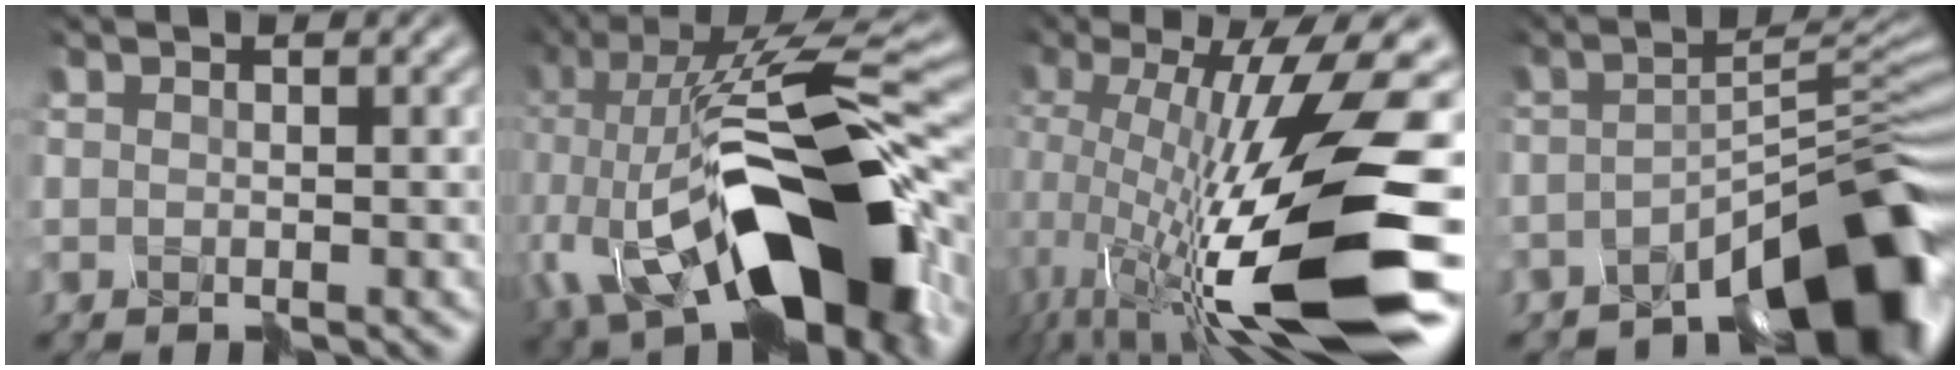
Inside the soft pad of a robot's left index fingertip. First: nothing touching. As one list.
[{"total": 15.5, "force": [-2.9, 7.7, 13.1], "torque": [-0.248, 0.011, -0.045]}, {"total": 14.8, "force": [-3.6, 2.3, 14.2], "torque": [-0.253, 0.002, -0.056]}, {"total": 10.1, "force": [-7.3, 2.6, 6.5], "torque": [-0.069, 0.006, -0.121]}]